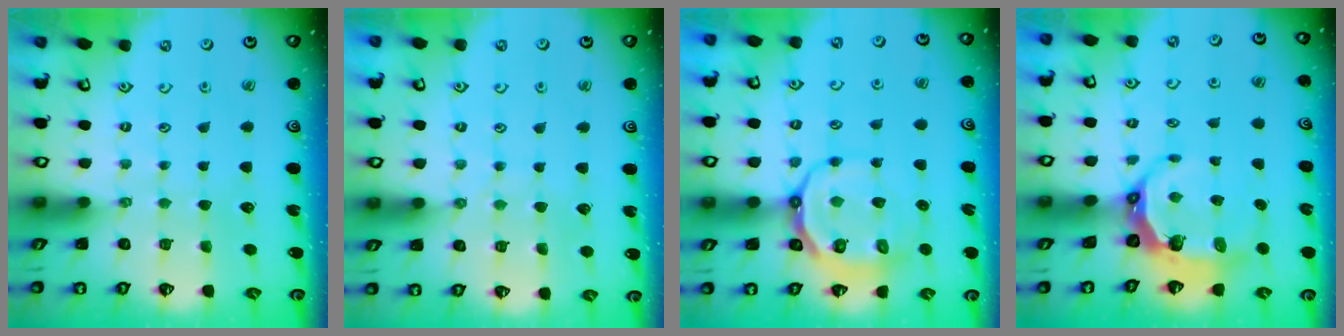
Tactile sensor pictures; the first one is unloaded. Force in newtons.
{"total": 5.4, "press": 5.4, "slide": 0.6}
{"total": 11.7, "press": 11.4, "slide": 2.8}
{"total": 7.5, "press": 6.1, "slide": 4.3}